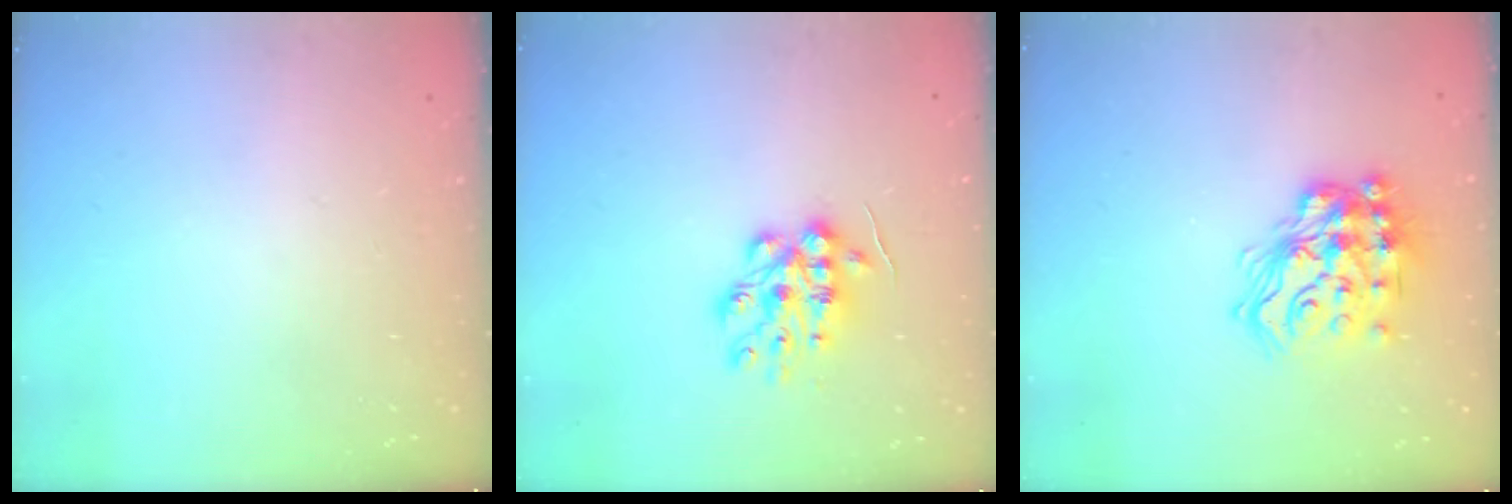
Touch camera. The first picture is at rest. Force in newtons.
{"total": 12.1, "press": 12.1, "slide": 0.3}
{"total": 17.2, "press": 17.1, "slide": 1.4}